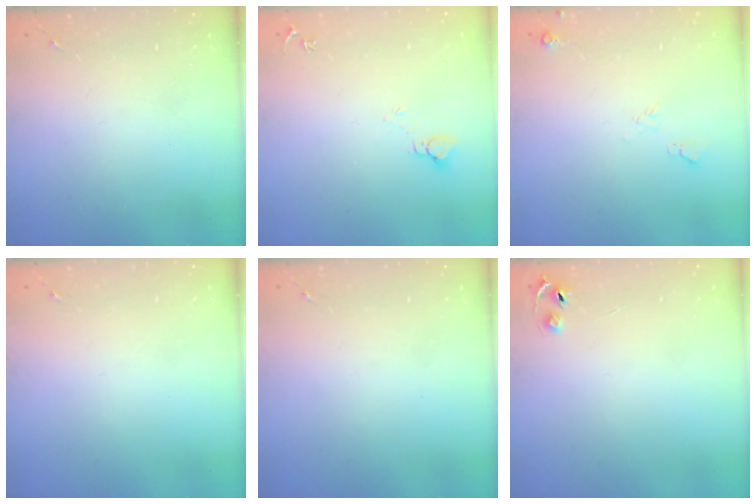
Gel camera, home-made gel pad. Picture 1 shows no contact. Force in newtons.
{"total": 3.7, "press": 3.7, "slide": 0.3}
{"total": 4.6, "press": 4.5, "slide": 0.8}
{"total": 0.0}
{"total": 0.0}
{"total": 4.0, "press": 3.9, "slide": 0.4}